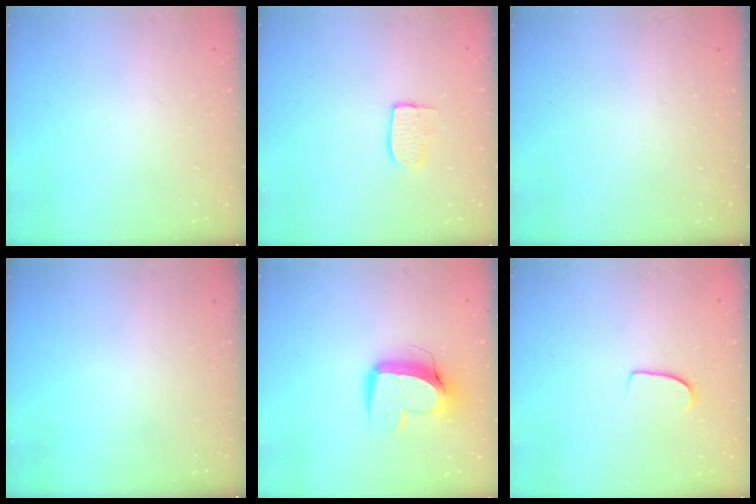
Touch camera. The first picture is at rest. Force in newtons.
{"total": 7.0, "press": 7.0, "slide": 0.3}
{"total": 0.0}
{"total": 0.0}
{"total": 12.3, "press": 12.2, "slide": 1.3}
{"total": 6.8, "press": 6.8, "slide": 0.4}